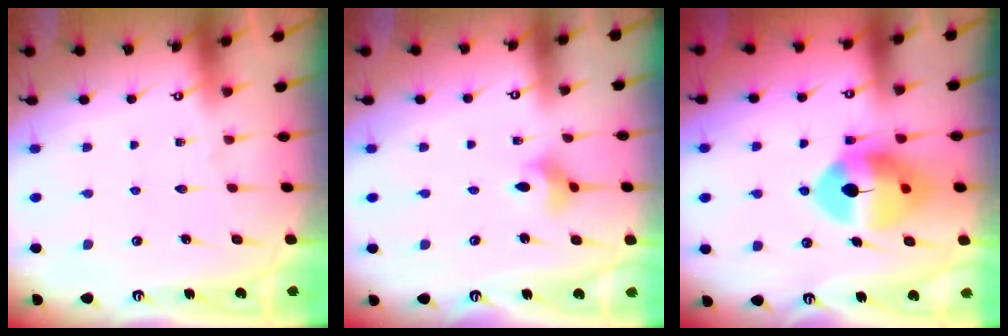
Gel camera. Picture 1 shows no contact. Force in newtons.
{"total": 4.3, "press": 4.3, "slide": 0.6}
{"total": 12.8, "press": 12.6, "slide": 1.9}